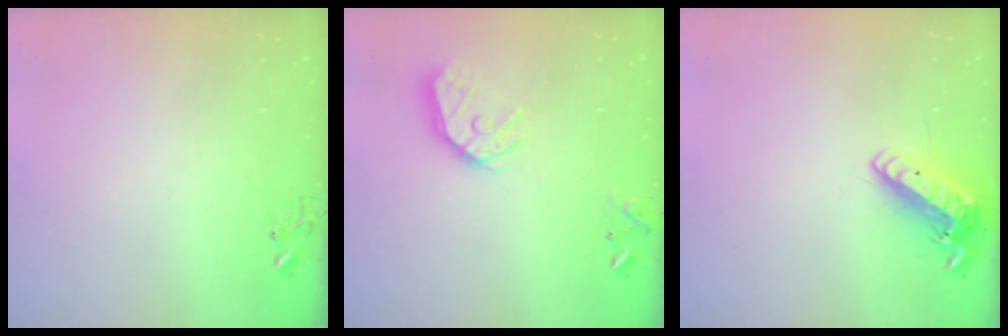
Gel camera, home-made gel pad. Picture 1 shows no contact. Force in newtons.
{"total": 14.4, "press": 14.3, "slide": 1.9}
{"total": 15.7, "press": 15.3, "slide": 3.3}